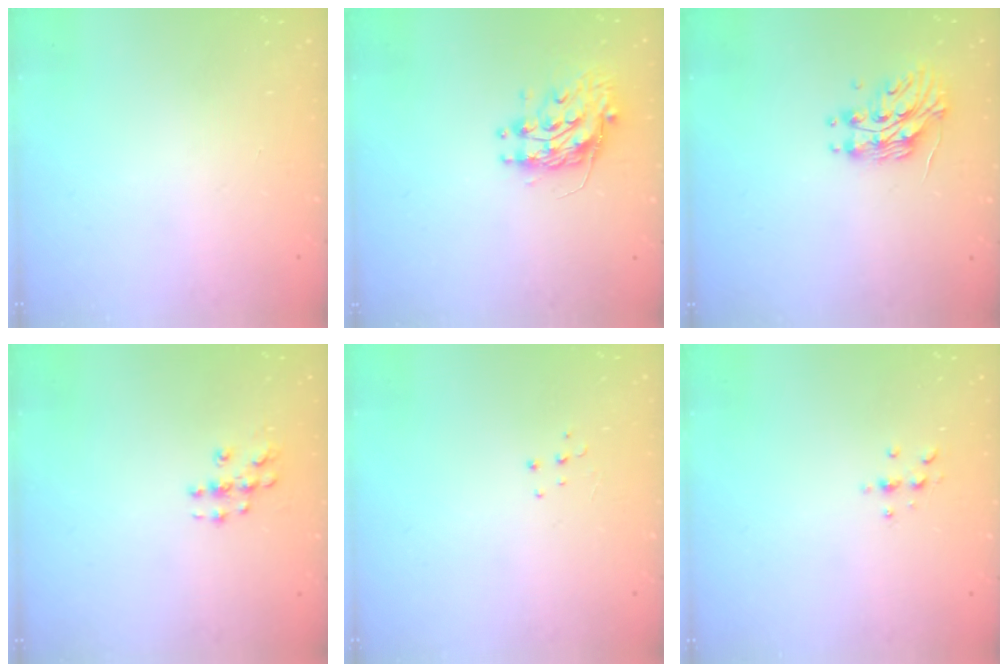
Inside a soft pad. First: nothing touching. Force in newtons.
{"total": 10.4, "press": 10.4, "slide": 0.9}
{"total": 11.8, "press": 11.8, "slide": 0.6}
{"total": 5.4, "press": 5.4, "slide": 0.5}
{"total": 4.3, "press": 4.3, "slide": 0.3}
{"total": 3.1, "press": 3.1, "slide": 0.5}